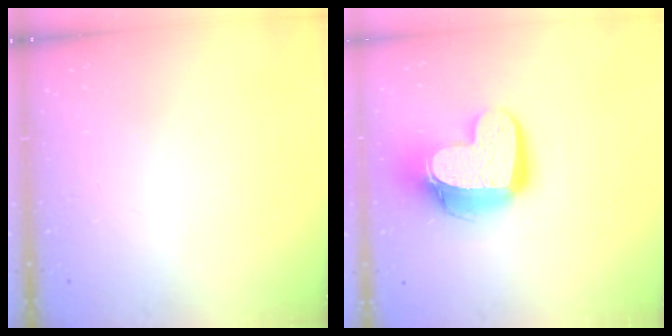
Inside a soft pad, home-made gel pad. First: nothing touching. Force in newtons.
{"total": 15.3, "press": 15.3, "slide": 1.4}